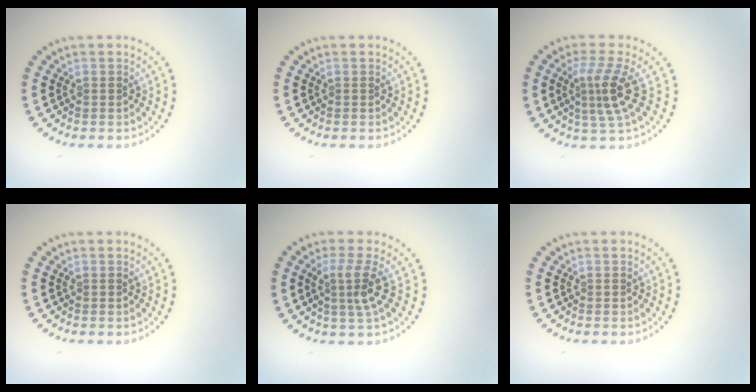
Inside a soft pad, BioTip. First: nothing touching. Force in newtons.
{"total": 0.0}
{"total": 3.5, "press": 2.7, "slide": 2.2}
{"total": 0.0}
{"total": 2.7, "press": 2.0, "slide": 1.9}
{"total": 0.0}